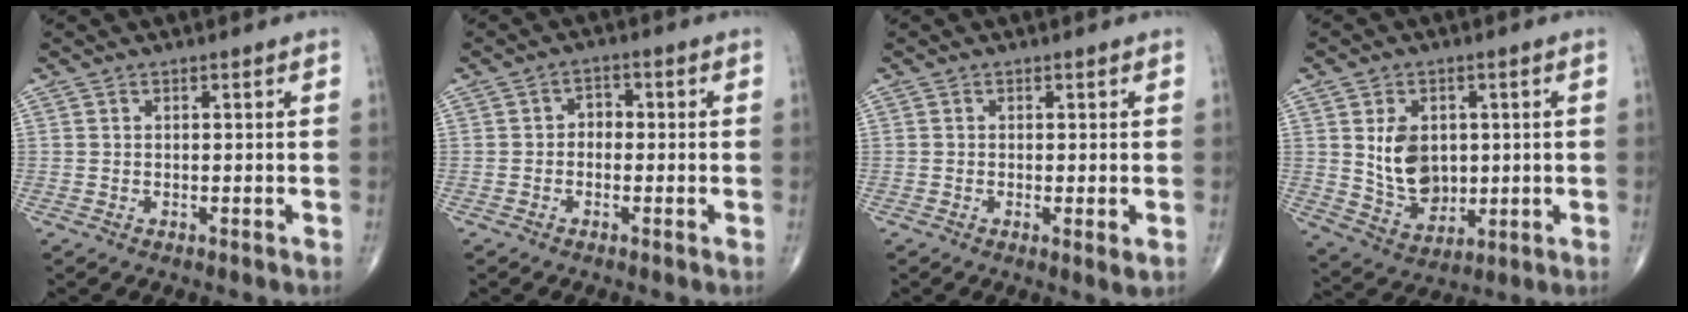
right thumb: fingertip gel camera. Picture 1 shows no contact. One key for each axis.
{"total": 2.5, "fx": -0.5, "fy": 2.0, "fz": 1.4, "tx": -0.001, "ty": 0.014, "tz": -0.019}
{"total": 2.0, "fx": -0.4, "fy": 0.3, "fz": 1.9, "tx": -0.039, "ty": -0.009, "tz": -0.009}
{"total": 10.2, "fx": 1.3, "fy": 7.6, "fz": 6.8, "tx": -0.083, "ty": -0.016, "tz": 0.038}